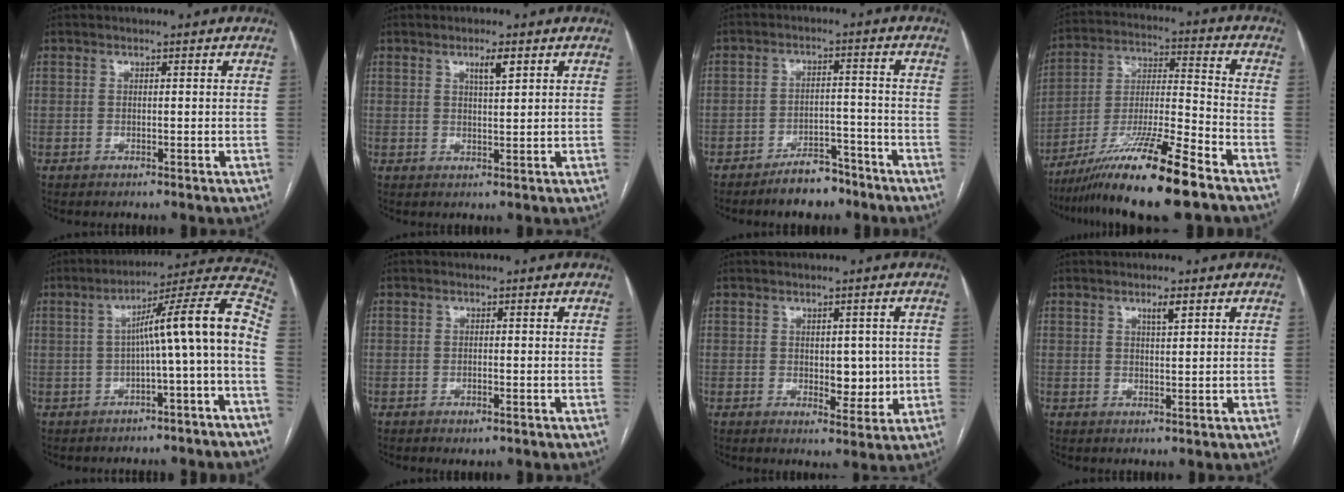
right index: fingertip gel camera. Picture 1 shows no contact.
{"total": 2.8, "force": [1.5, 0.4, 2.3], "torque": [-0.041, -0.002, 0.027]}
{"total": 6.2, "force": [-5.0, 2.7, 2.6], "torque": [-0.038, 0.008, -0.077]}
{"total": 17.3, "force": [-12.3, 0.1, 12.2], "torque": [-0.236, -0.029, -0.219]}
{"total": 12.9, "force": [-2.3, -0.1, 12.7], "torque": [-0.172, 0.044, -0.035]}
{"total": 1.3, "force": [-0.7, 0.5, 0.9], "torque": [-0.014, -0.002, -0.005]}
{"total": 4.9, "force": [0.2, 2.8, 4.0], "torque": [-0.045, -0.003, 0.010]}
{"total": 2.0, "force": [1.1, 0.2, 1.6], "torque": [-0.030, -0.001, 0.021]}